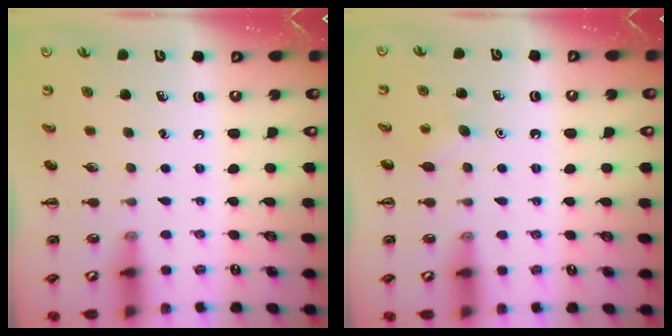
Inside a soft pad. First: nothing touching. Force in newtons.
{"total": 4.0, "press": 3.8, "slide": 1.1}